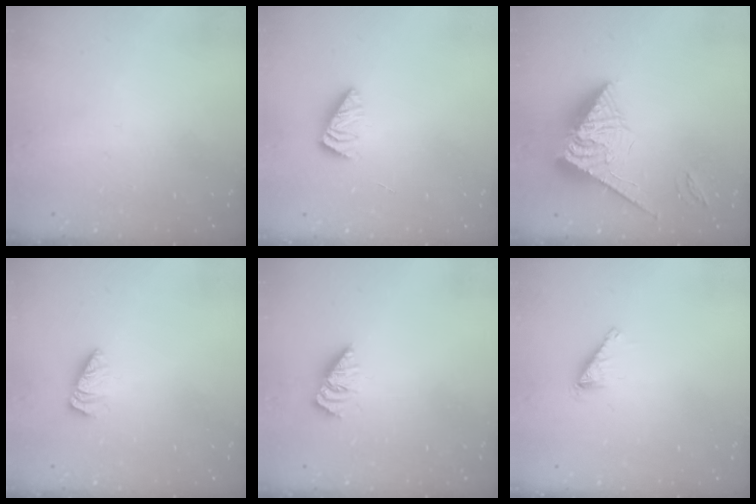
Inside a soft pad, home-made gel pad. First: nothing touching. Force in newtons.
{"total": 2.2, "press": 2.2, "slide": 0.4}
{"total": 11.5, "press": 11.4, "slide": 1.3}
{"total": 1.5, "press": 1.5, "slide": 0.3}
{"total": 0.7, "press": 0.7, "slide": 0.1}
{"total": 1.2, "press": 1.2, "slide": 0.1}